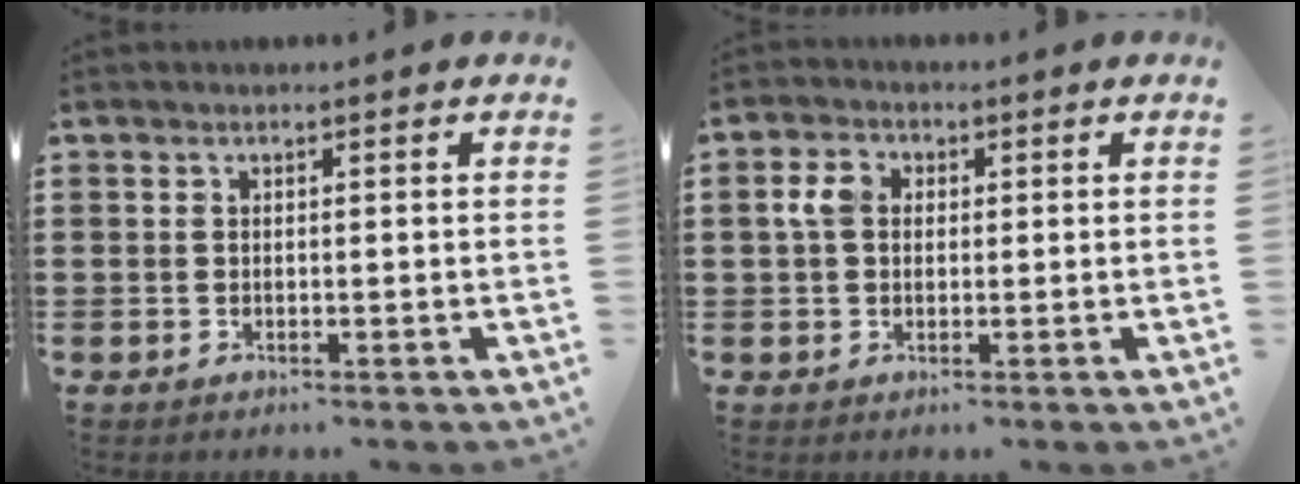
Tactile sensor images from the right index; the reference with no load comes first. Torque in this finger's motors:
{"motor_torque": [0.87, 0.26, 0.11, 0.04]}